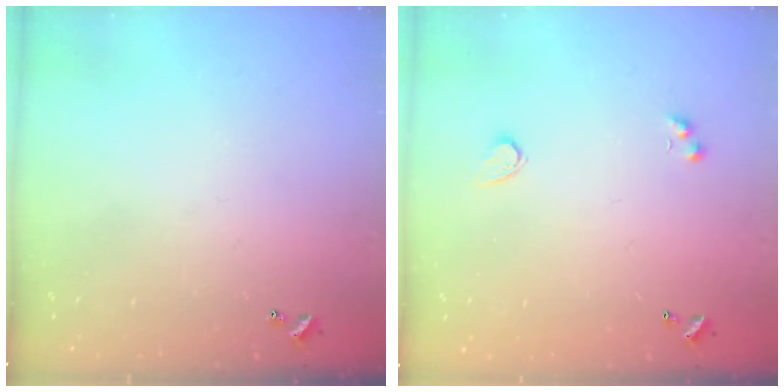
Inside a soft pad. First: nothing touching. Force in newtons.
{"total": 1.9, "press": 1.5, "slide": 1.1}